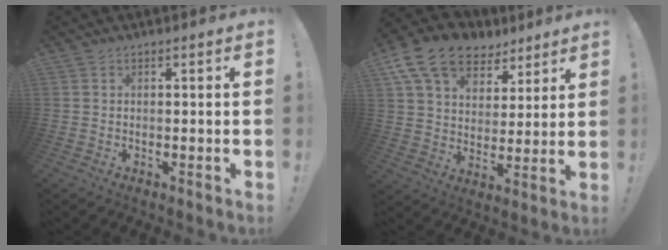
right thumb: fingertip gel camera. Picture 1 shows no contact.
{"total": 16.5, "force": [10.3, 10.5, 7.5], "torque": [-0.125, -0.057, 0.192]}